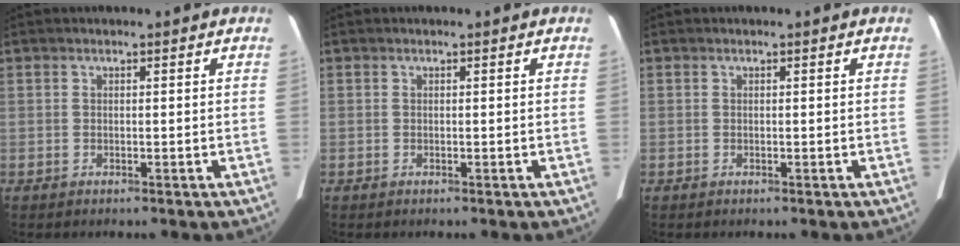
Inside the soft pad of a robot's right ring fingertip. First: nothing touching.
{"total": 0.0}
{"total": 0.0}